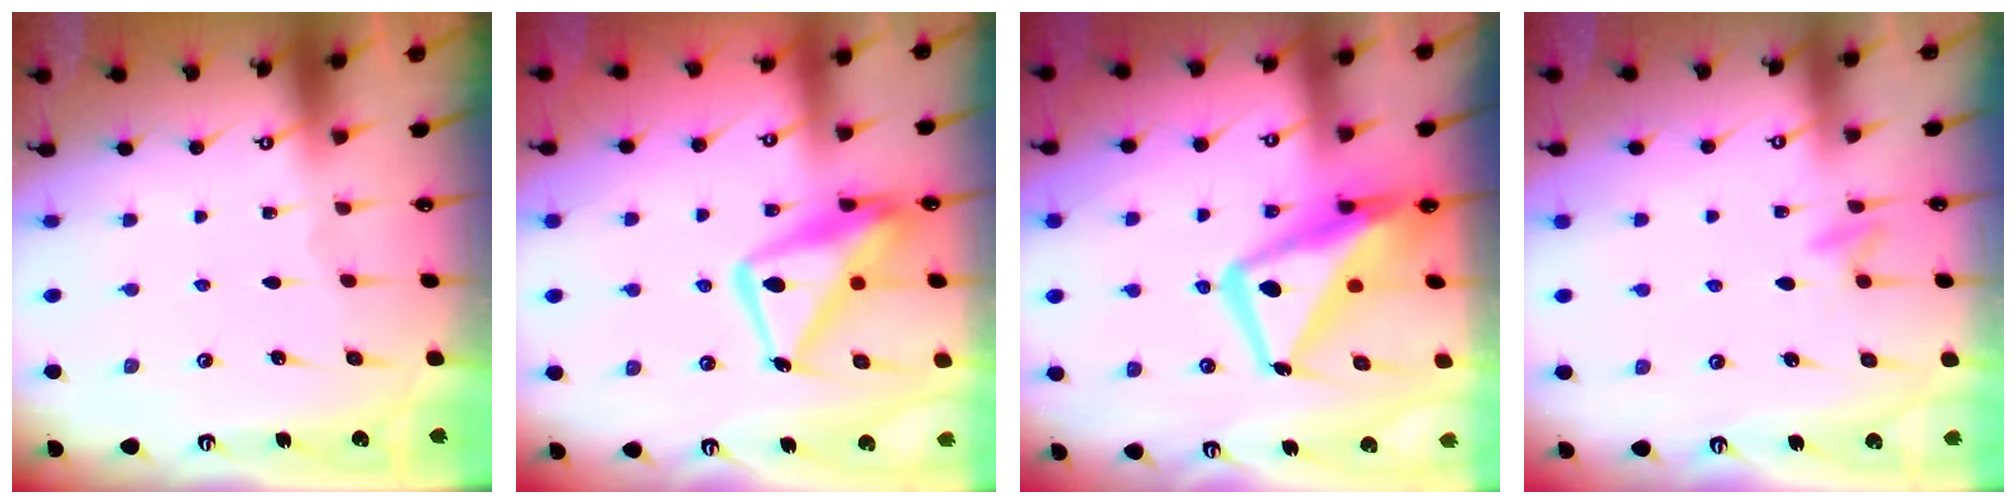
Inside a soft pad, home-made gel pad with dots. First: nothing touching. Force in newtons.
{"total": 15.0, "press": 14.9, "slide": 1.6}
{"total": 16.9, "press": 16.8, "slide": 1.9}
{"total": 6.8, "press": 6.7, "slide": 0.9}